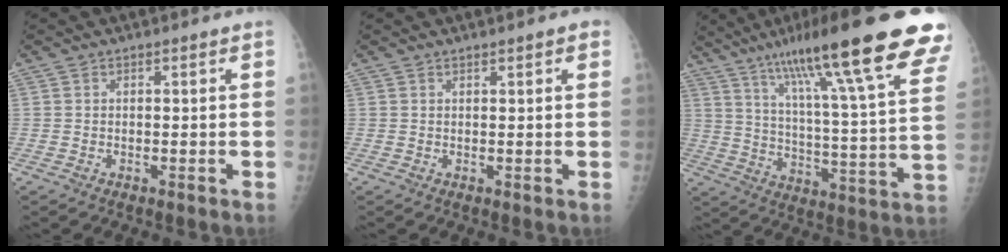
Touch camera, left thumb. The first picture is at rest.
{"total": 2.0, "force": [1.2, 0.4, 1.5], "torque": [-0.019, -0.003, 0.015]}
{"total": 28.0, "force": [18.0, 3.6, 21.2], "torque": [-0.318, -0.039, 0.270]}